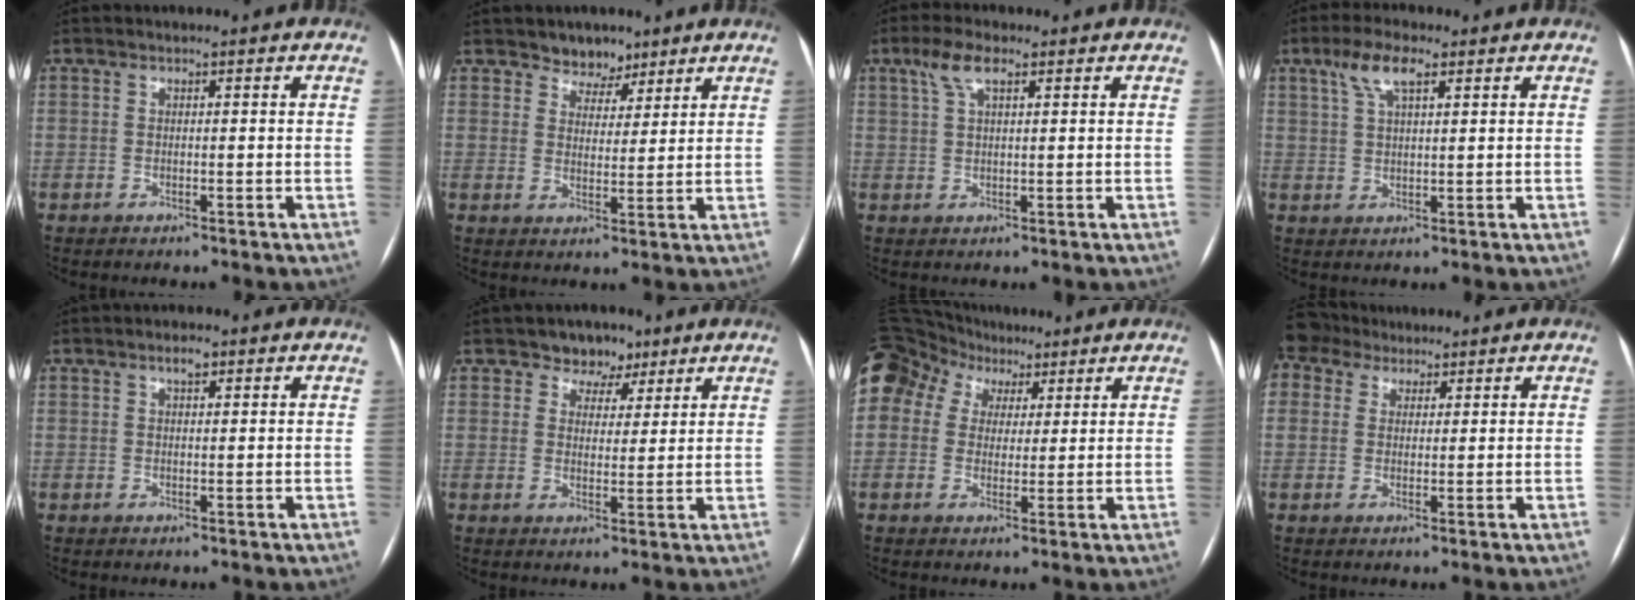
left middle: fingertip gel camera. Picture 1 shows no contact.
{"total": 4.5, "force": [3.5, 2.8, 0.5], "torque": [0.003, 0.000, 0.055]}
{"total": 4.1, "force": [2.3, 1.1, 3.2], "torque": [-0.075, 0.017, 0.049]}
{"total": 5.3, "force": [2.9, 1.3, 4.2], "torque": [-0.090, 0.015, 0.058]}
{"total": 1.6, "force": [1.0, 0.6, 1.1], "torque": [-0.020, 0.005, 0.015]}
{"total": 4.7, "force": [3.2, 3.3, 0.7], "torque": [0.001, 0.004, 0.048]}
{"total": 25.3, "force": [12.6, 19.3, 10.4], "torque": [-0.333, 0.119, 0.241]}
{"total": 6.0, "force": [4.6, 3.8, 0.8], "torque": [-0.025, 0.035, 0.092]}